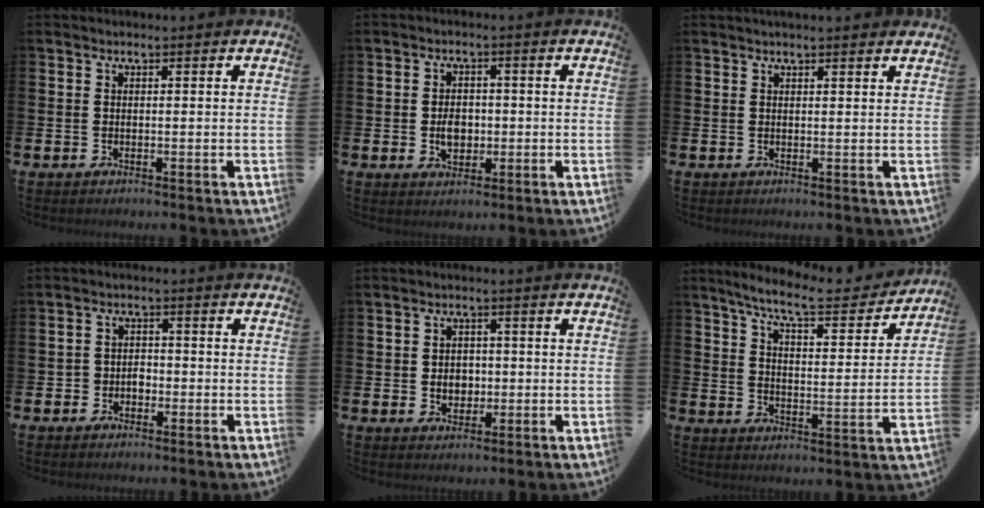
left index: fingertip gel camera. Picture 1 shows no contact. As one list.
[{"total": 3.6, "force": [-0.3, 2.6, 2.4], "torque": [-0.037, 0.003, -0.010]}, {"total": 1.4, "force": [1.4, 0.0, 0.4], "torque": [-0.001, -0.006, 0.024]}, {"total": 2.1, "force": [-1.1, 1.8, 0.5], "torque": [-0.010, 0.004, -0.026]}, {"total": 2.7, "force": [0.0, 2.4, 1.3], "torque": [-0.012, 0.003, -0.009]}, {"total": 8.2, "force": [7.3, 1.1, 3.6], "torque": [-0.095, -0.043, 0.124]}]